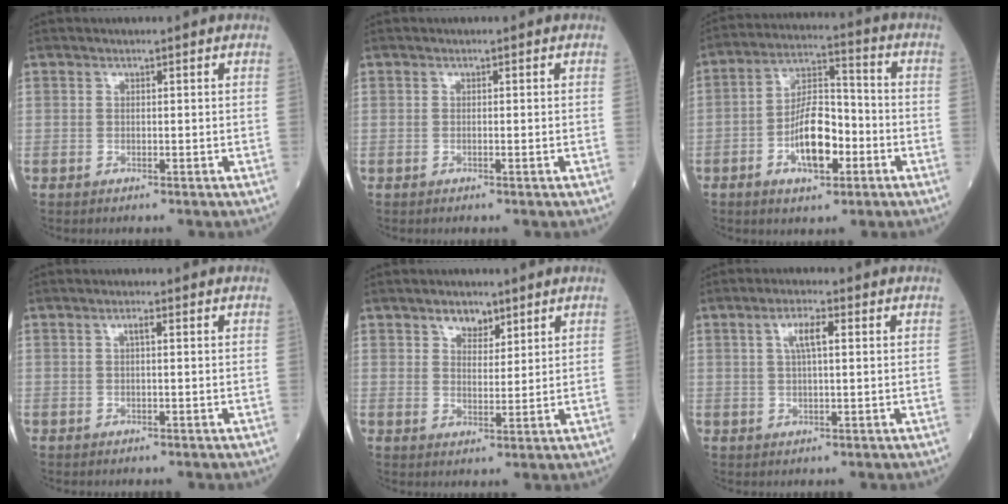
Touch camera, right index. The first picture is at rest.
{"total": 0.0}
{"total": 10.9, "force": [-3.8, 4.3, 9.3], "torque": [-0.180, 0.012, -0.065]}
{"total": 1.1, "force": [0.2, 0.1, 1.1], "torque": [-0.022, 0.003, 0.003]}
{"total": 3.8, "force": [2.6, 2.1, 1.8], "torque": [-0.031, 0.002, 0.046]}
{"total": 4.1, "force": [1.3, 0.9, 3.8], "torque": [-0.076, 0.008, 0.024]}